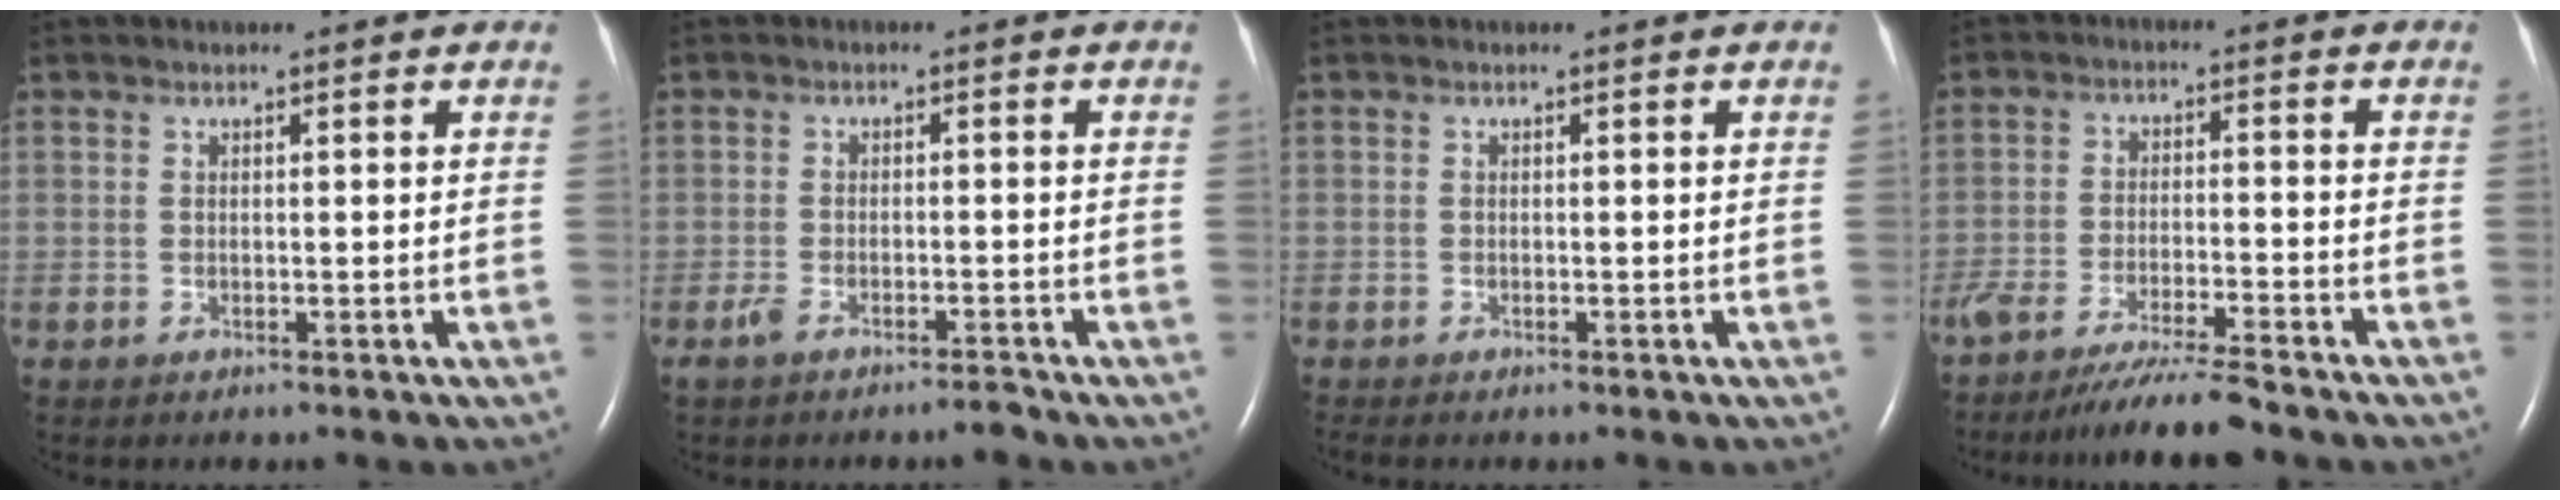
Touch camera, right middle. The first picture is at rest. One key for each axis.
{"total": 2.8, "fx": -2.3, "fy": 0.4, "fz": 1.5, "tx": -0.037, "ty": -0.003, "tz": -0.044}
{"total": 0.9, "fx": -0.8, "fy": 0.1, "fz": 0.5, "tx": -0.008, "ty": -0.002, "tz": -0.010}
{"total": 8.8, "fx": -7.6, "fy": -0.3, "fz": 4.4, "tx": -0.070, "ty": -0.028, "tz": -0.129}